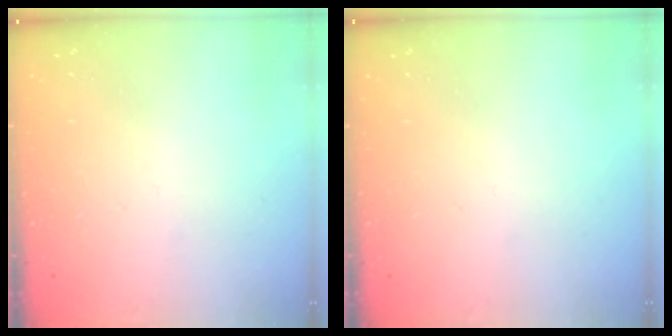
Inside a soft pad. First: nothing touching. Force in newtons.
{"total": 0.0}